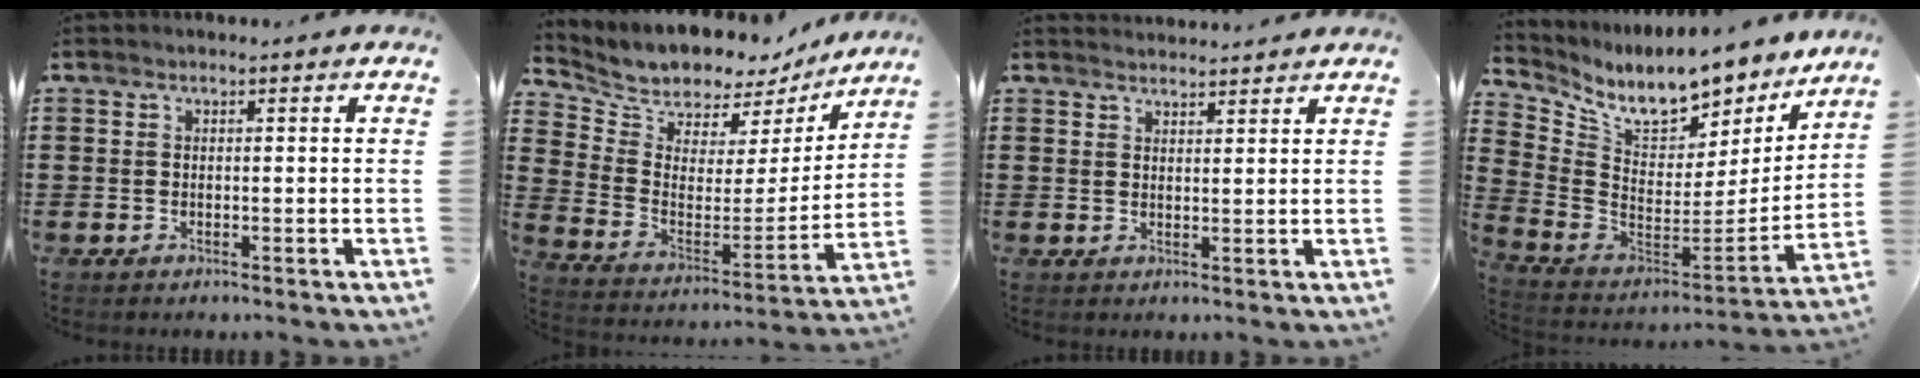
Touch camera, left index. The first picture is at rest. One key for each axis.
{"total": 6.4, "fx": 6.2, "fy": 1.8, "fz": -0.4, "tx": -0.037, "ty": -0.055, "tz": 0.107}
{"total": 1.9, "fx": 1.9, "fy": 0.0, "fz": -0.2, "tx": -0.001, "ty": -0.002, "tz": 0.037}
{"total": 9.5, "fx": 8.1, "fy": 2.6, "fz": 4.2, "tx": -0.105, "ty": -0.068, "tz": 0.136}